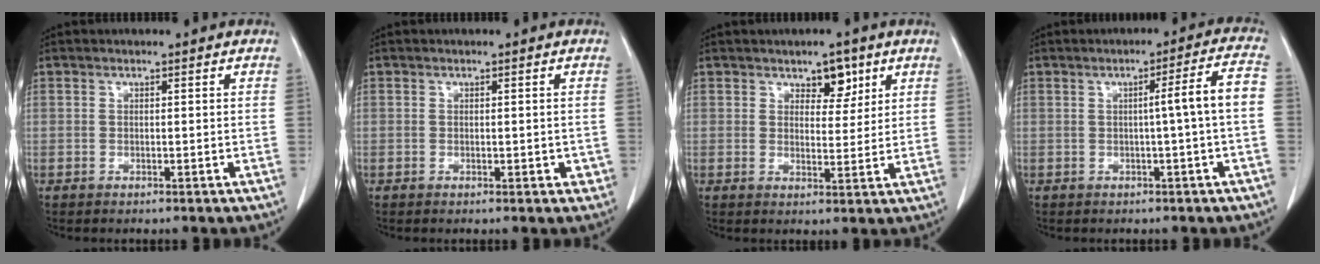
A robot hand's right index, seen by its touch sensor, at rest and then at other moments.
{"total": 1.7, "force": [-0.2, 1.1, 1.3], "torque": [-0.009, 0.002, 0.000]}
{"total": 4.2, "force": [2.5, 2.2, 2.5], "torque": [-0.028, 0.001, 0.038]}
{"total": 5.7, "force": [-0.5, -1.0, 5.5], "torque": [-0.073, 0.011, -0.007]}